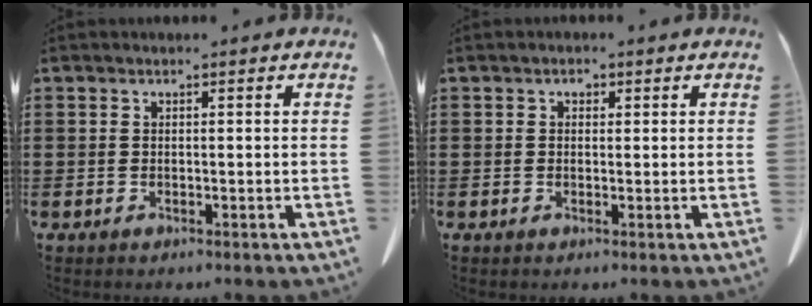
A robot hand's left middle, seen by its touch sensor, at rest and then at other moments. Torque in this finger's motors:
{"motor_torque": [-0.10, 0.14, -0.01, 0.01]}